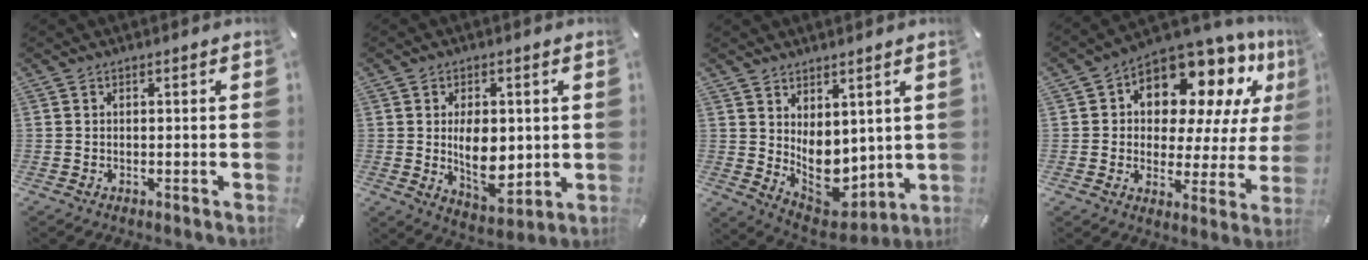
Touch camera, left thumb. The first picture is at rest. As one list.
[{"total": 10.3, "force": [0.6, 6.6, 7.8], "torque": [-0.122, -0.012, 0.006]}, {"total": 9.9, "force": [1.1, 8.1, 5.5], "torque": [-0.069, -0.039, 0.032]}, {"total": 14.2, "force": [9.7, 8.2, 6.4], "torque": [-0.104, -0.084, 0.169]}]